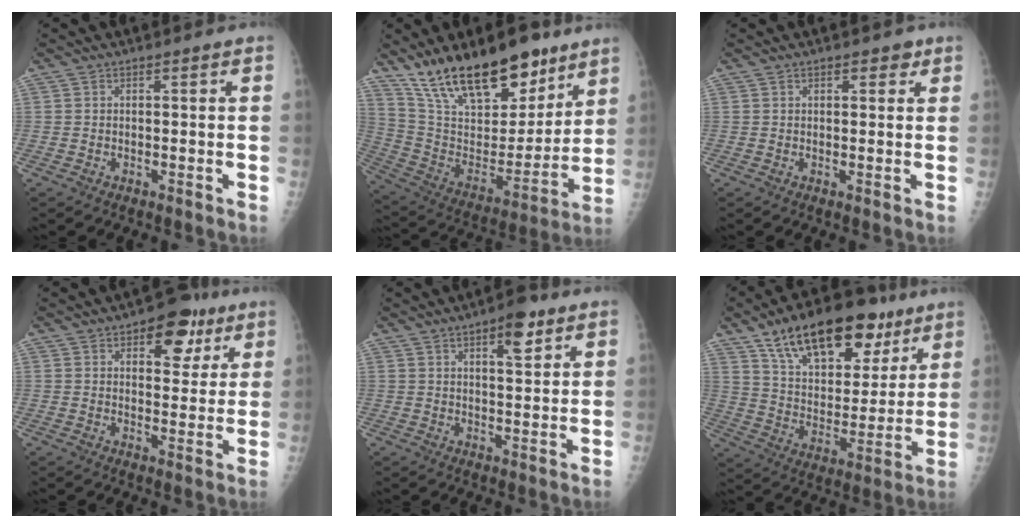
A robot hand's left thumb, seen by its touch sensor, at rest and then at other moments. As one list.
[{"total": 25.0, "force": [17.8, 10.3, 14.3], "torque": [-0.203, -0.075, 0.306]}, {"total": 2.1, "force": [1.3, 1.2, 1.1], "torque": [0.000, -0.004, 0.013]}, {"total": 9.4, "force": [5.0, 5.3, 5.9], "torque": [-0.038, -0.017, 0.063]}, {"total": 6.6, "force": [3.7, 2.4, 5.0], "torque": [-0.059, -0.017, 0.049]}, {"total": 24.0, "force": [14.6, 11.9, 14.8], "torque": [-0.200, -0.036, 0.243]}]